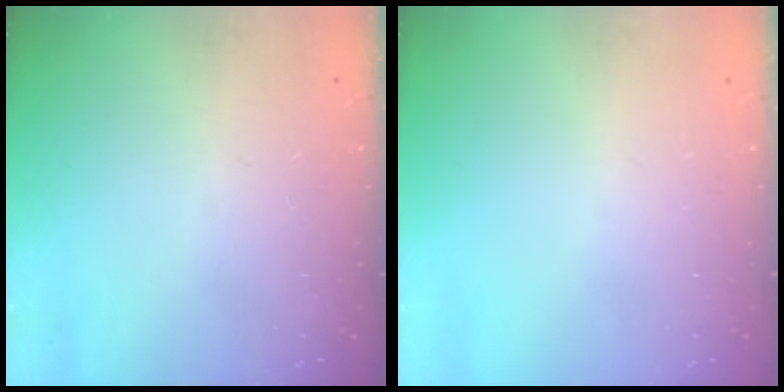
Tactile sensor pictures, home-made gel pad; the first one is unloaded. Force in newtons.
{"total": 0.0}